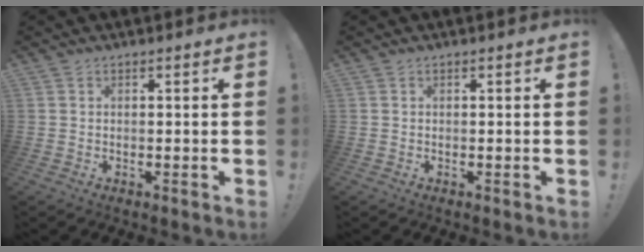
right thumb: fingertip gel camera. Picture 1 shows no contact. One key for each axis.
{"total": 0.0}